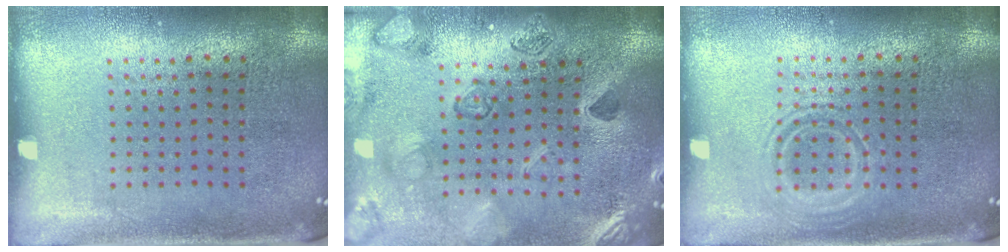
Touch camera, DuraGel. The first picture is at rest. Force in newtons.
{"total": 2.4, "press": 2.4, "slide": 0.3}
{"total": 1.1, "press": 1.0, "slide": 0.2}